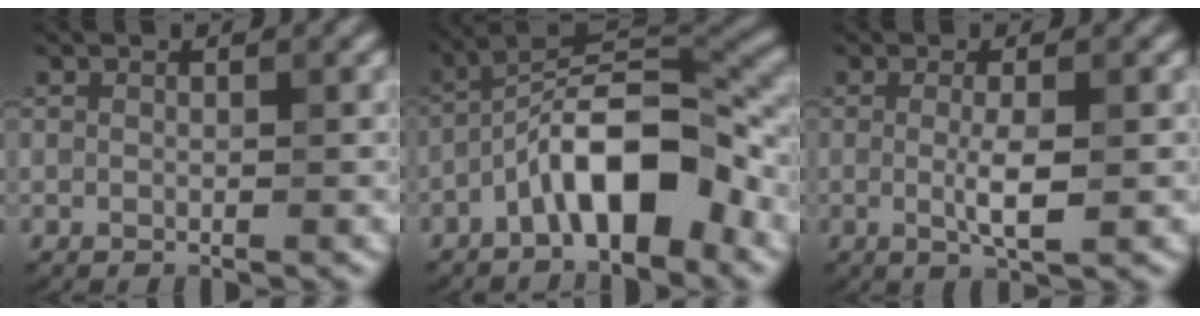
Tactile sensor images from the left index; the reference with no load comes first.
{"total": 8.3, "force": [-3.7, 2.8, 6.9], "torque": [-0.115, 0.022, -0.069]}
{"total": 2.7, "force": [-0.1, 0.5, 2.7], "torque": [-0.052, -0.006, -0.002]}